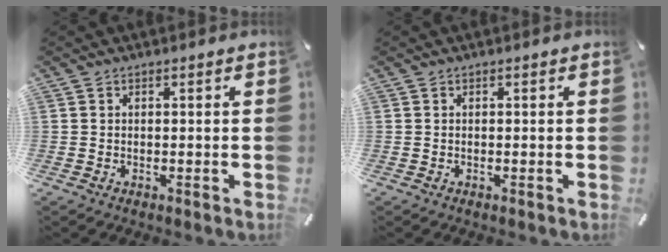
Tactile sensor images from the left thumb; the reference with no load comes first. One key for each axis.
{"total": 0.0}